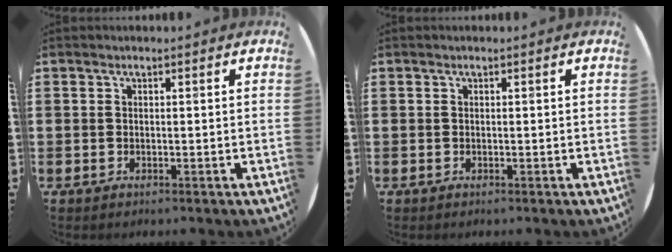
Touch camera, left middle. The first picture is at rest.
{"total": 0.0}